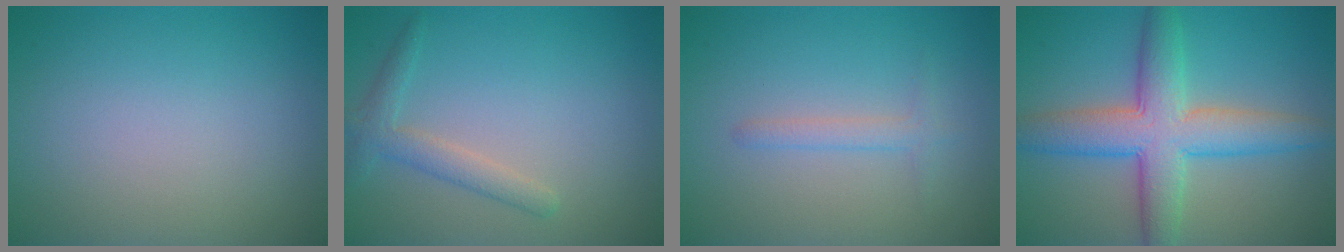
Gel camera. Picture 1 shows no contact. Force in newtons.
{"total": 2.2, "press": 2.2, "slide": 0.1}
{"total": 1.4, "press": 1.4, "slide": 0.1}
{"total": 7.3, "press": 7.3, "slide": 0.2}